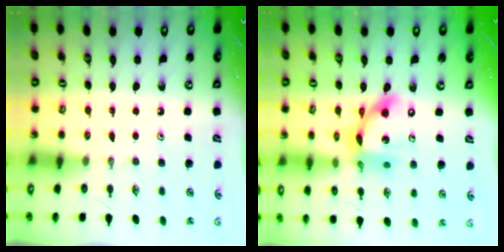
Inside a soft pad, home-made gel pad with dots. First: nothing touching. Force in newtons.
{"total": 15.8, "press": 15.7, "slide": 1.6}